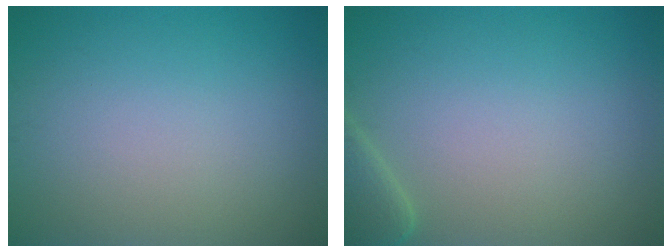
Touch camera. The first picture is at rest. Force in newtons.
{"total": 2.4, "press": 2.3, "slide": 0.4}